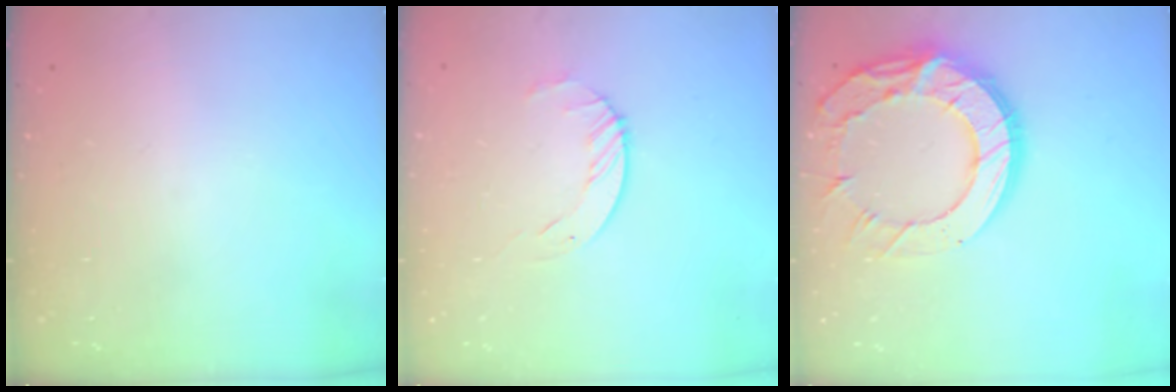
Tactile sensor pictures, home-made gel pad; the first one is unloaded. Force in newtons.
{"total": 3.4, "press": 3.4, "slide": 0.4}
{"total": 18.8, "press": 18.7, "slide": 1.6}